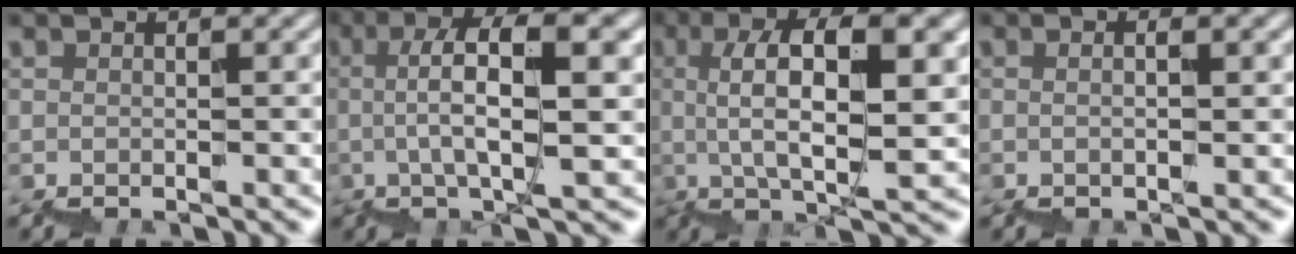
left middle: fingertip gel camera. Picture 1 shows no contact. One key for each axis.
{"total": 5.9, "fx": 1.2, "fy": 1.3, "fz": 5.6, "tx": -0.102, "ty": 0.024, "tz": 0.015}
{"total": 7.0, "fx": 2.6, "fy": 1.7, "fz": 6.3, "tx": -0.101, "ty": 0.030, "tz": 0.041}
{"total": 1.0, "fx": 0.7, "fy": 0.1, "fz": 0.7, "tx": -0.008, "ty": 0.003, "tz": -0.001}